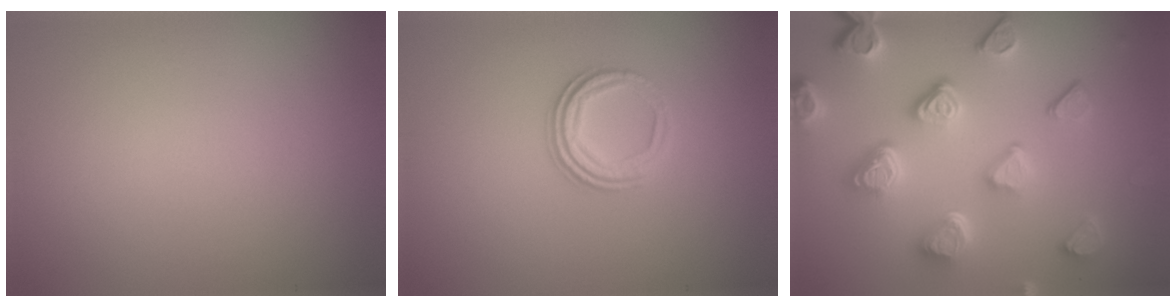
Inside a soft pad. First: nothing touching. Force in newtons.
{"total": 3.1, "press": 2.3, "slide": 2.0}
{"total": 6.8, "press": 5.3, "slide": 4.2}